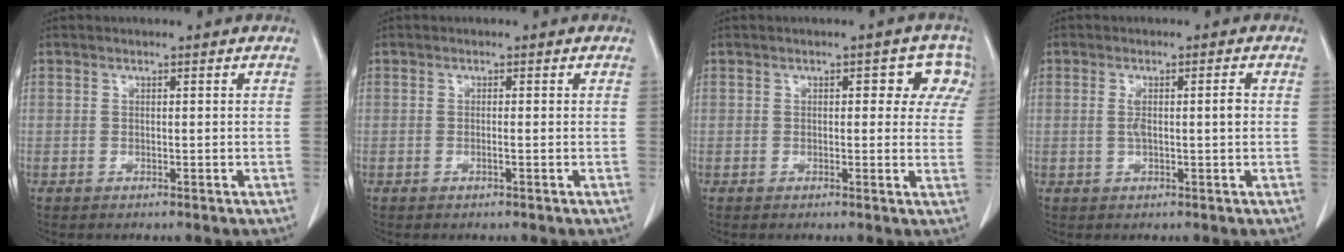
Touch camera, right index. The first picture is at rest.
{"total": 0.7, "force": [-0.2, -0.1, 0.6], "torque": [-0.011, 0.001, -0.004]}
{"total": 5.2, "force": [2.0, 3.1, 3.6], "torque": [-0.014, 0.017, 0.014]}
{"total": 3.2, "force": [0.1, 0.4, 3.2], "torque": [-0.060, 0.006, 0.005]}